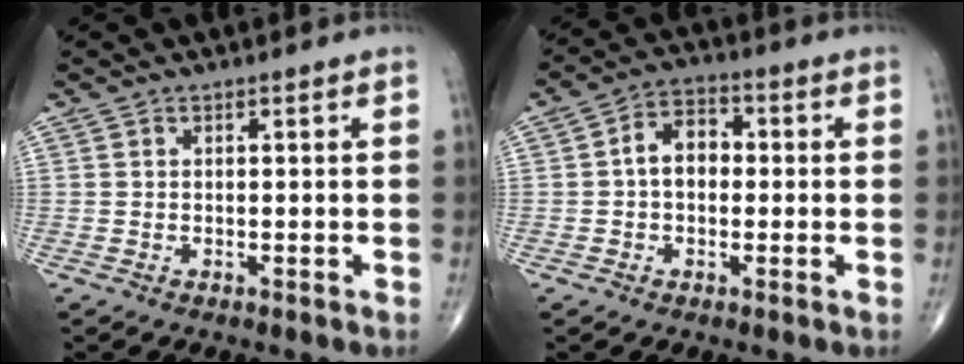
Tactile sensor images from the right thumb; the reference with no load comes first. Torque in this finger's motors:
{"motor_torque": [0.11, 0.13, 0.40, -0.21, 0.02]}